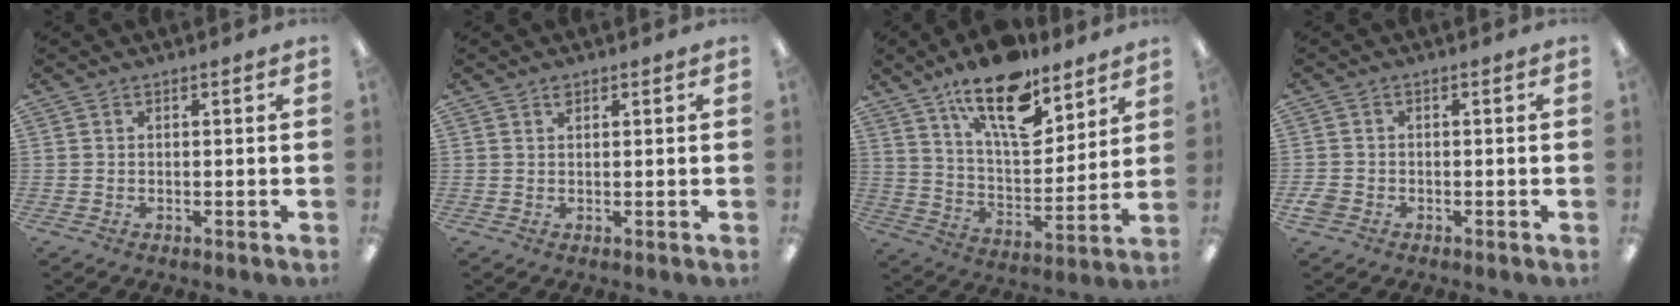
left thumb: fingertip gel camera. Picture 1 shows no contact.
{"total": 1.4, "force": [1.0, 0.6, 0.7], "torque": [-0.010, -0.002, 0.016]}
{"total": 18.3, "force": [12.5, 7.6, 11.1], "torque": [-0.178, -0.067, 0.212]}
{"total": 2.3, "force": [-1.0, 1.8, 1.0], "torque": [-0.015, 0.005, -0.019]}